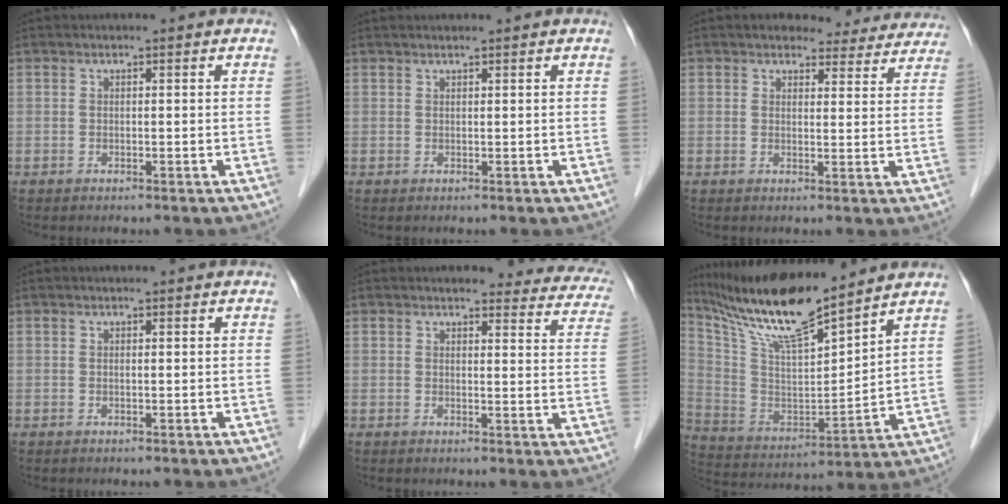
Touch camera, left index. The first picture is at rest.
{"total": 1.2, "force": [1.1, -0.1, 0.5], "torque": [-0.008, 0.015, 0.023]}
{"total": 10.7, "force": [9.8, 3.8, 2.0], "torque": [0.009, -0.004, 0.094]}
{"total": 0.0}
{"total": 15.7, "force": [14.8, 3.7, 3.8], "torque": [-0.005, -0.035, 0.134]}
{"total": 16.0, "force": [13.7, 1.1, 8.3], "torque": [-0.165, -0.006, 0.261]}